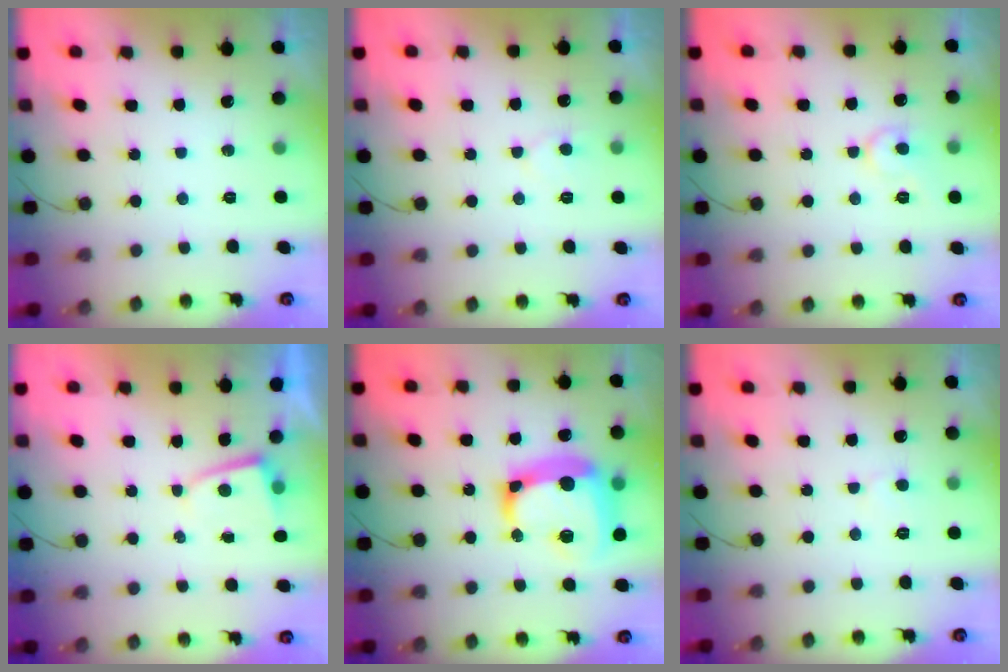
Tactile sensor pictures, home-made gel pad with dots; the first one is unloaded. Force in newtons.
{"total": 5.5, "press": 5.5, "slide": 0.4}
{"total": 7.7, "press": 7.7, "slide": 0.7}
{"total": 1.2, "press": 1.2, "slide": 0.2}
{"total": 19.0, "press": 18.8, "slide": 2.2}
{"total": 3.7, "press": 3.7, "slide": 0.3}